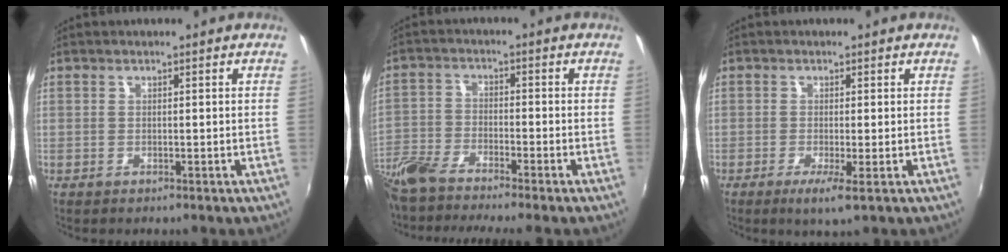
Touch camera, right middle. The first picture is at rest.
{"total": 10.2, "force": [-9.0, 0.9, 4.6], "torque": [-0.121, -0.020, -0.180]}
{"total": 3.0, "force": [-1.2, -0.3, 2.8], "torque": [-0.061, -0.011, -0.022]}